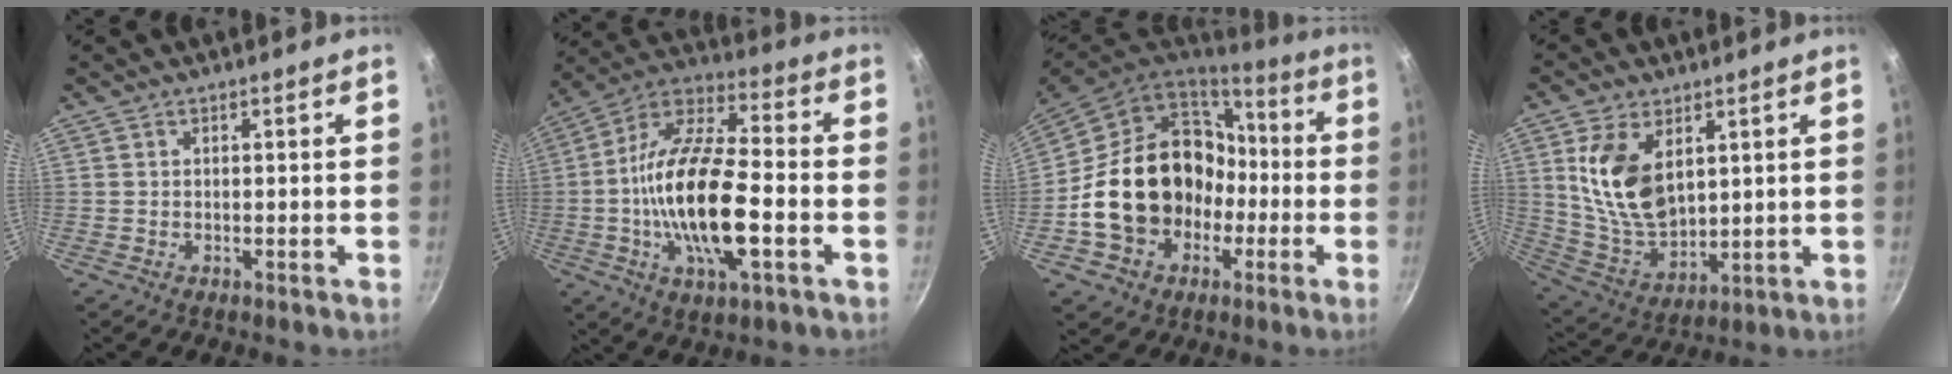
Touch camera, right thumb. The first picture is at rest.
{"total": 21.2, "force": [-3.9, 8.2, 19.2], "torque": [-0.356, 0.024, -0.088]}
{"total": 22.7, "force": [-2.8, 18.3, 13.2], "torque": [-0.217, 0.062, -0.024]}
{"total": 14.2, "force": [4.3, 8.6, 10.4], "torque": [-0.175, -0.036, 0.097]}